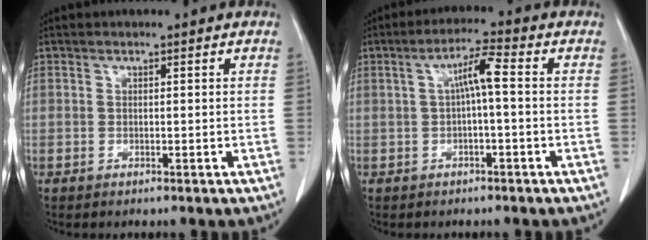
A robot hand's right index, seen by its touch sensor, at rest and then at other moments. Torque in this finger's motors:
{"motor_torque": [0.61, -0.11, 0.28, 0.10]}